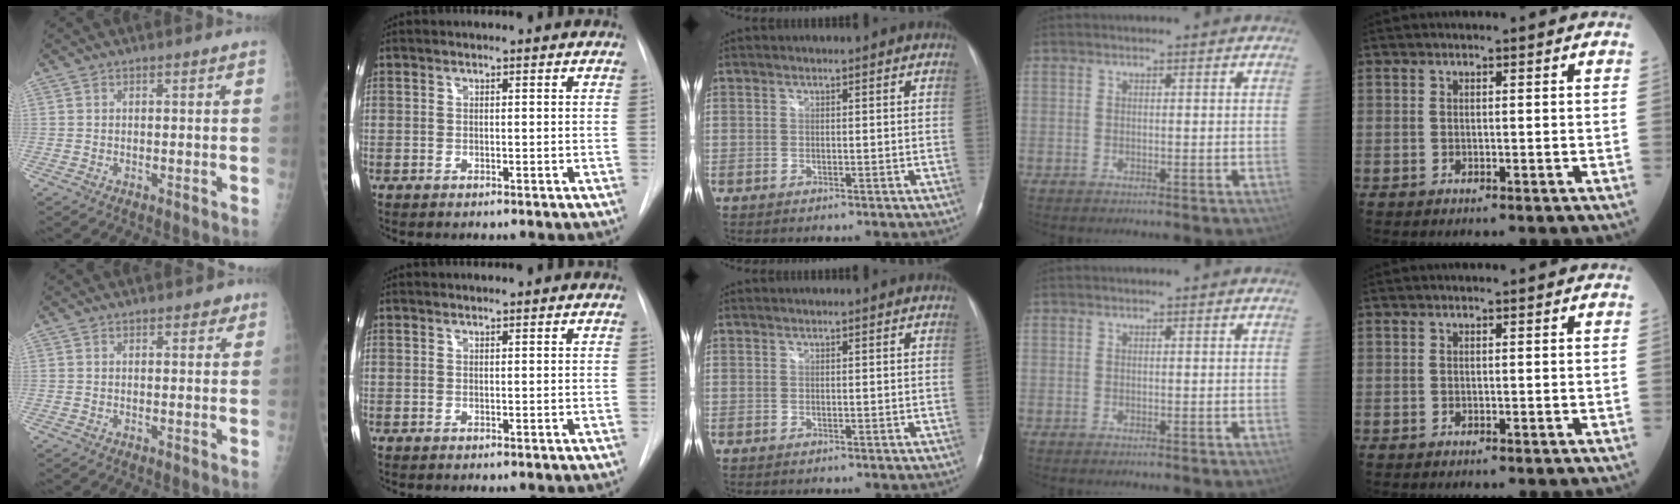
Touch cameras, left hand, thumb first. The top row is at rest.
{"thumb": {"total": 2.0, "force": [1.3, 1.1, 1.0], "torque": [0.004, -0.003, 0.011]}, "index": {"total": 1.0, "force": [1.0, 0.0, 0.2], "torque": [-0.003, 0.014, 0.019]}}